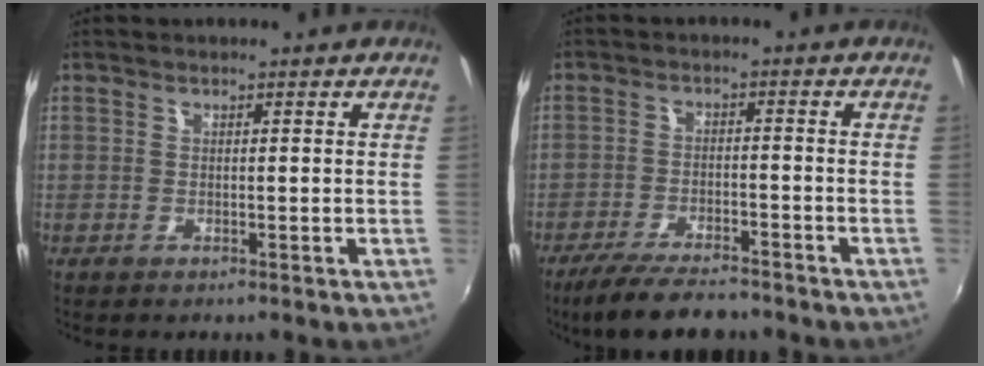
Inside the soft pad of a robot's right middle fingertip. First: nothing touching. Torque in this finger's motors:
{"motor_torque": [1.11, -1.02, 0.43, 0.15]}